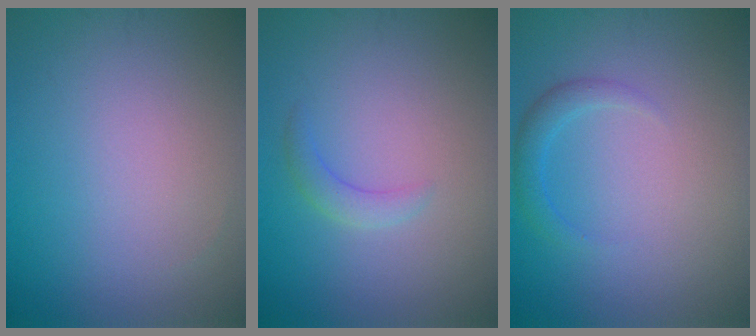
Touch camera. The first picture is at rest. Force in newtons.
{"total": 1.6, "press": 1.6, "slide": 0.1}
{"total": 1.7, "press": 1.7, "slide": 0.2}